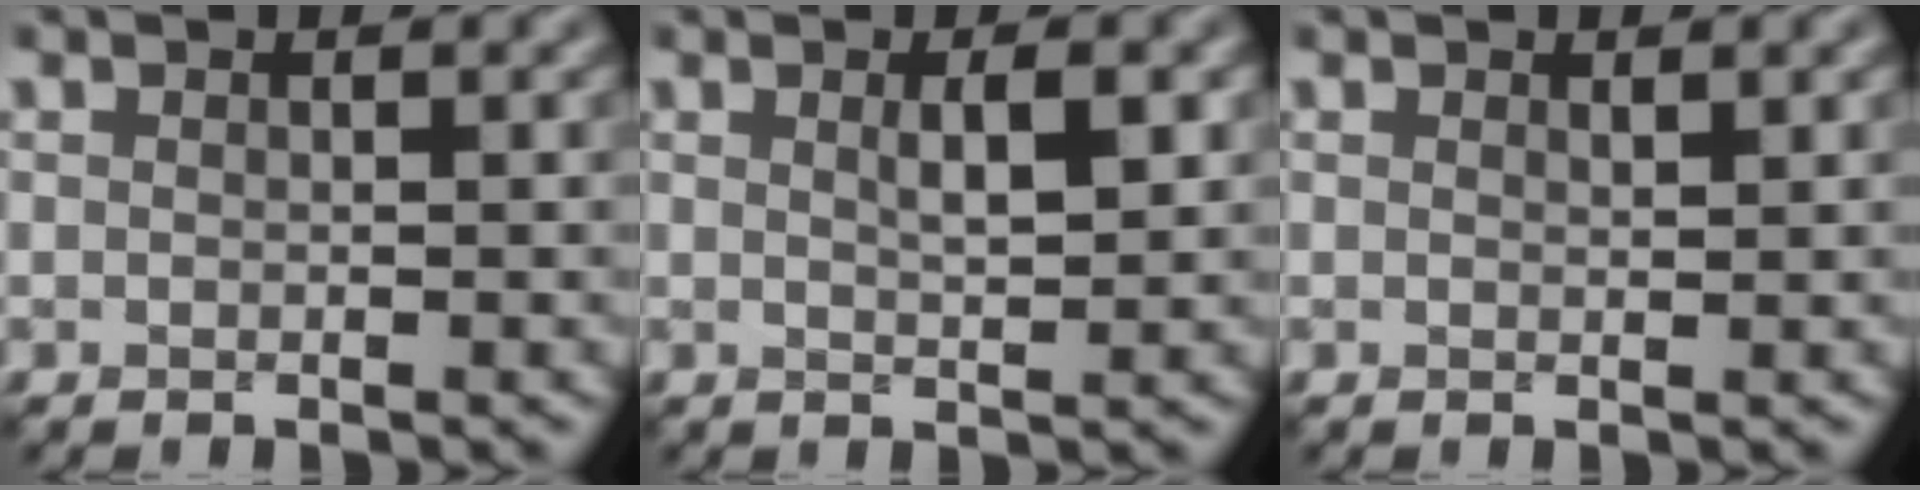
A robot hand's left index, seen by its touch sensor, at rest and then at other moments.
{"total": 2.5, "force": [0.8, 0.6, 2.3], "torque": [-0.030, 0.002, 0.013]}
{"total": 0.6, "force": [0.5, 0.1, 0.4], "torque": [-0.004, -0.002, 0.009]}